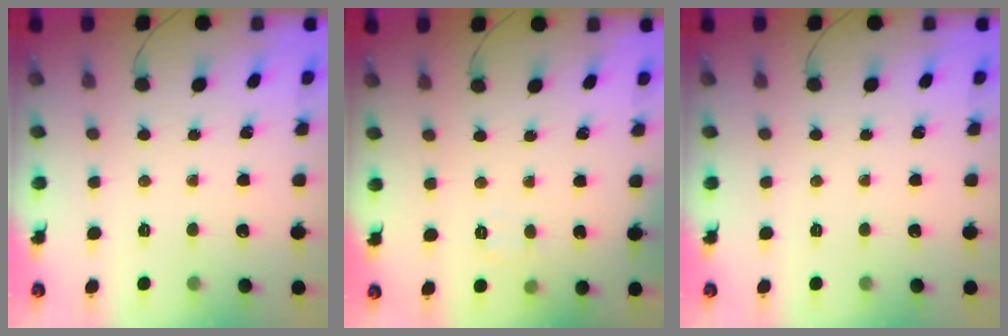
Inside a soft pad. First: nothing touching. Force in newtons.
{"total": 2.9, "press": 2.5, "slide": 1.4}
{"total": 0.0}